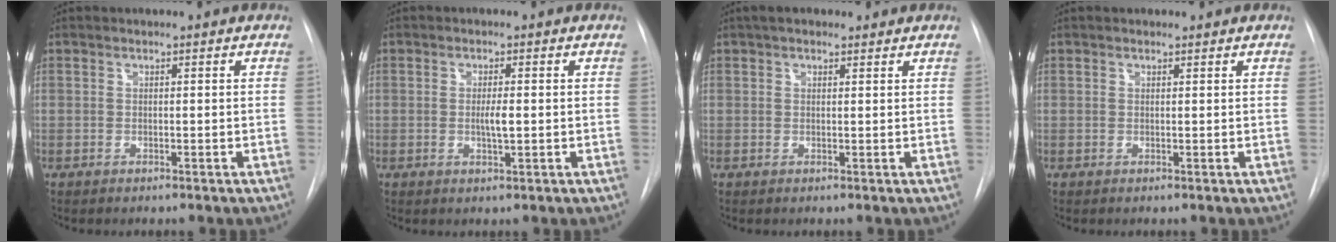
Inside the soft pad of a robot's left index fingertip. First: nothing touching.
{"total": 2.5, "force": [-0.2, 0.4, 2.5], "torque": [-0.046, -0.002, -0.003]}
{"total": 3.5, "force": [2.6, 1.6, 1.8], "torque": [-0.031, 0.028, 0.040]}
{"total": 0.6, "force": [0.5, 0.3, 0.1], "torque": [-0.008, 0.003, 0.007]}